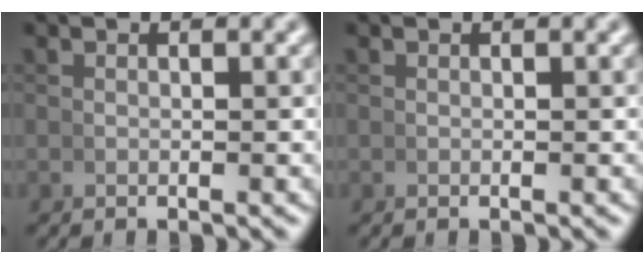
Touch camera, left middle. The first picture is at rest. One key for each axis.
{"total": 0.0}